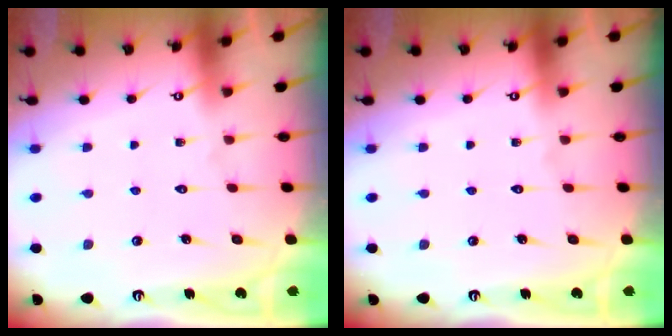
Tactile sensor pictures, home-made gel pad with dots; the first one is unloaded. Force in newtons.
{"total": 0.0}